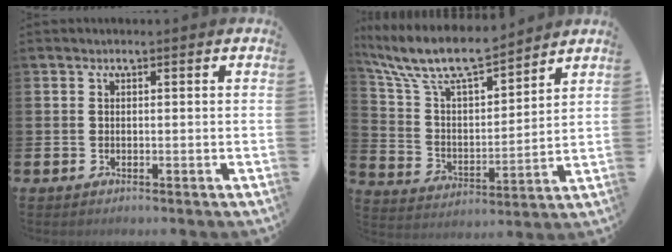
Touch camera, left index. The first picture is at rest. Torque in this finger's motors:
{"motor_torque": [1.11, -1.04, 0.89, 0.21]}